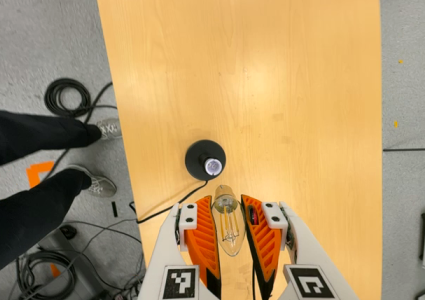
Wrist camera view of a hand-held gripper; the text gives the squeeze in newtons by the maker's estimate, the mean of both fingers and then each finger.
{"total": 16.5, "left": 16.6, "right": 16.3}